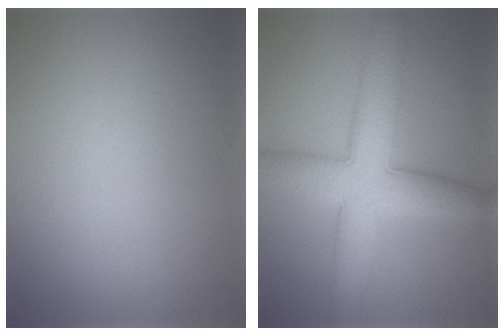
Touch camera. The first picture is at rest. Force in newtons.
{"total": 7.6, "press": 7.6, "slide": 0.2}